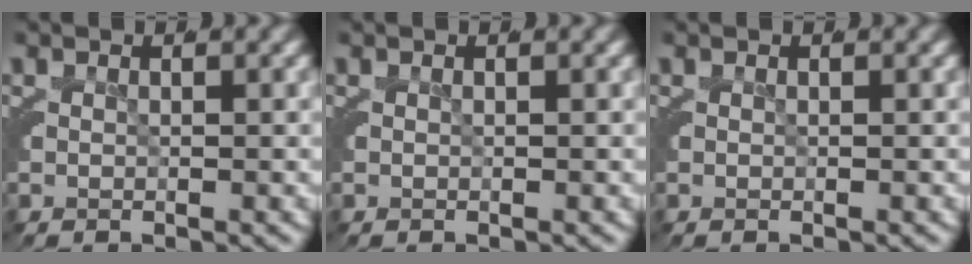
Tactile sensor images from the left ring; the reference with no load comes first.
{"total": 0.0}
{"total": 0.0}